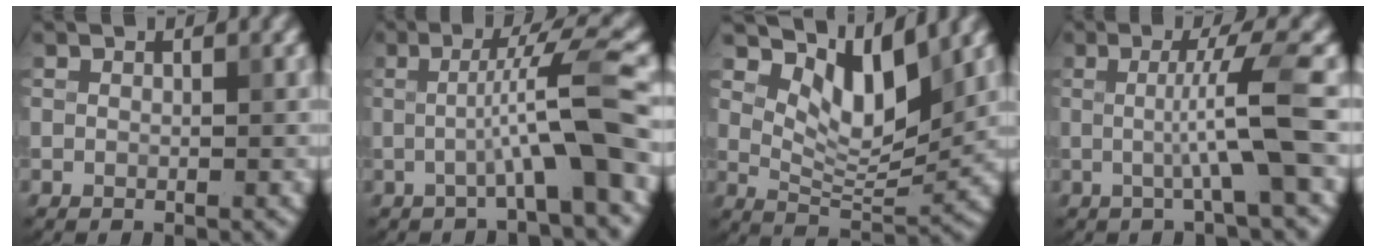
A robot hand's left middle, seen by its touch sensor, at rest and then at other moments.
{"total": 5.7, "force": [-1.3, 0.0, 5.6], "torque": [-0.092, 0.024, -0.025]}
{"total": 6.0, "force": [3.6, 2.3, 4.2], "torque": [-0.074, -0.008, 0.062]}
{"total": 4.7, "force": [-0.4, 0.0, 4.7], "torque": [-0.082, 0.005, -0.009]}